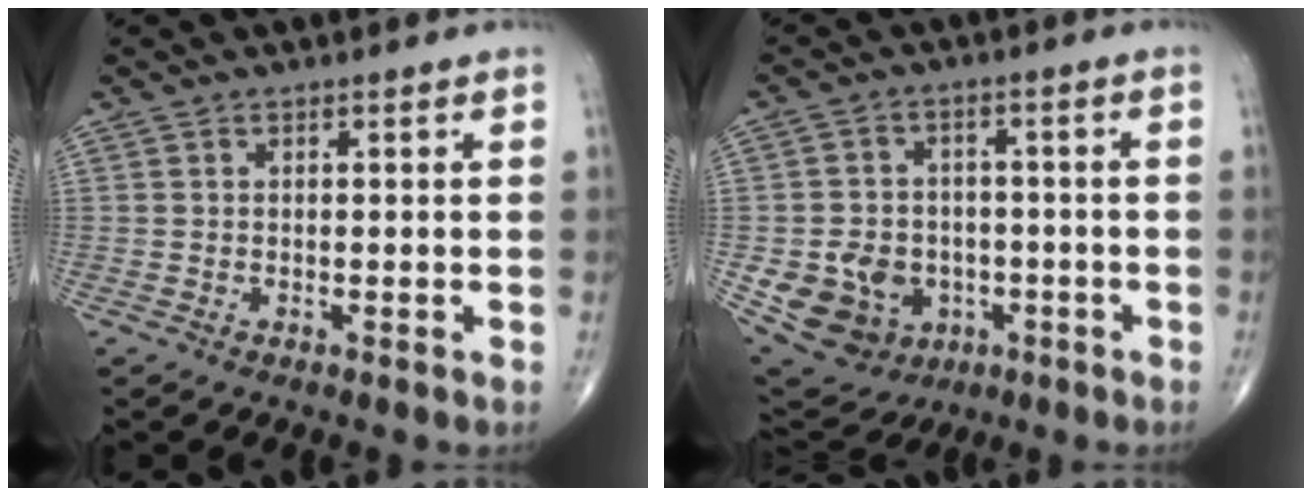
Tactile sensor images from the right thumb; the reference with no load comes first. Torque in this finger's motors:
{"motor_torque": [1.88, 1.77, 0.85, -0.58, 0.12]}